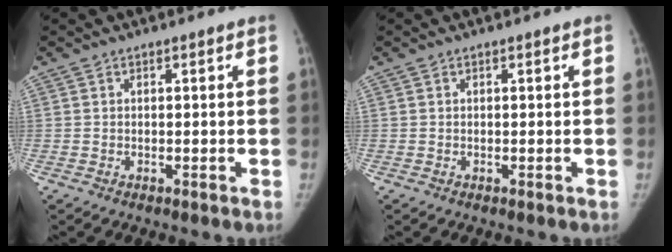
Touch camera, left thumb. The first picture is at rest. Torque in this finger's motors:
{"motor_torque": [0.38, 0.38, 0.16, 0.17, 0.01]}